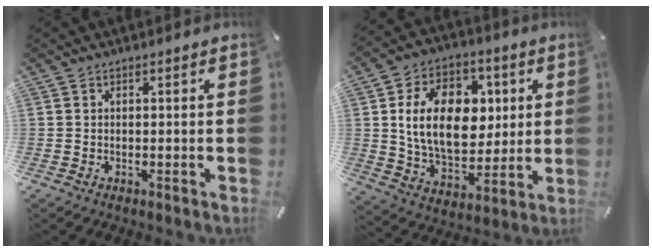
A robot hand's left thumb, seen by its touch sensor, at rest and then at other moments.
{"total": 18.3, "force": [2.7, 12.9, 12.7], "torque": [-0.224, 0.009, 0.048]}